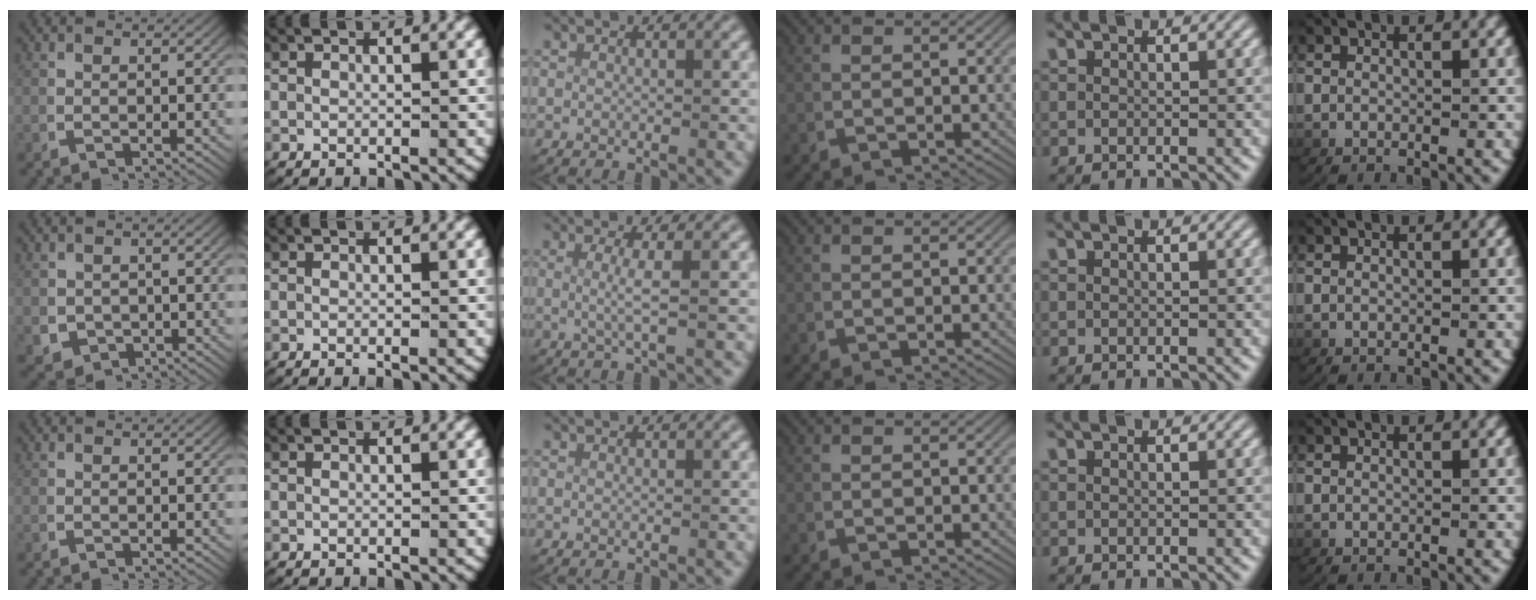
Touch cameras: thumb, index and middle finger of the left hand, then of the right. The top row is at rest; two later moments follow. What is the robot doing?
{"motion": "lift_and_place", "object": "paper towel"}